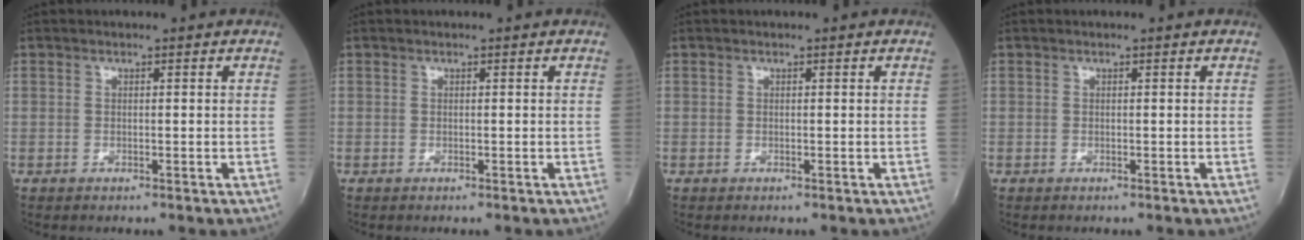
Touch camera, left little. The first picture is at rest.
{"total": 0.0}
{"total": 0.0}
{"total": 0.0}